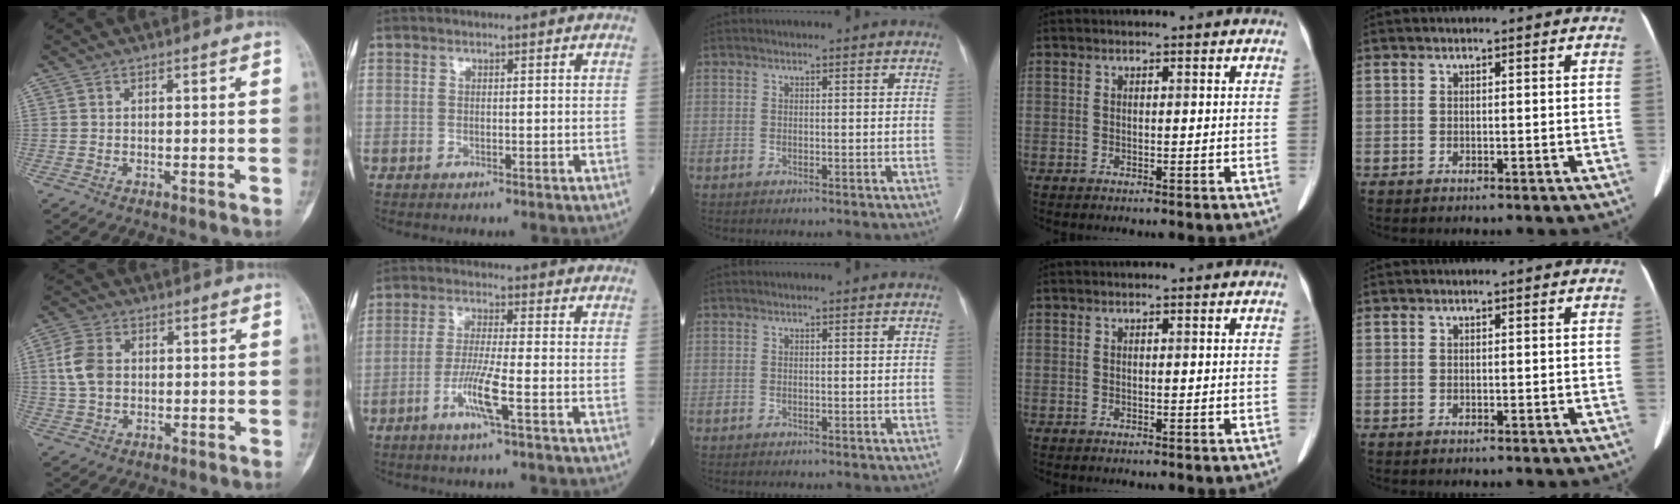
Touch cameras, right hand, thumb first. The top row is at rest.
{"thumb": {"total": 6.5, "force": [0.6, 4.7, 4.4], "torque": [-0.087, 0.008, 0.010]}, "index": {"total": 6.4, "force": [-2.7, -0.4, 5.8], "torque": [-0.115, -0.012, -0.056]}}